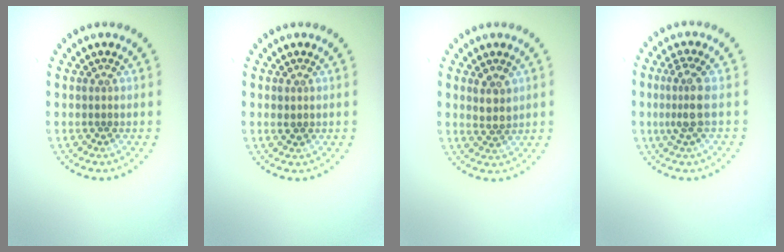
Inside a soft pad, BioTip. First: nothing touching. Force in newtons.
{"total": 0.8, "press": 0.8, "slide": 0.2}
{"total": 2.0, "press": 1.8, "slide": 1.0}
{"total": 2.5, "press": 1.9, "slide": 1.6}